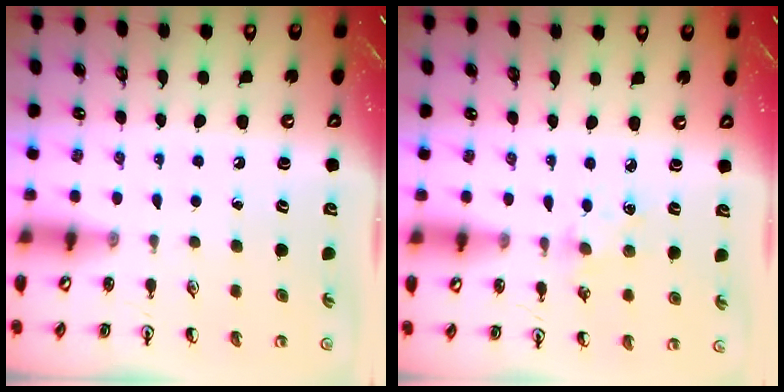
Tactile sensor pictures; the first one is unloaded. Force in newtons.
{"total": 3.3, "press": 3.3, "slide": 0.3}